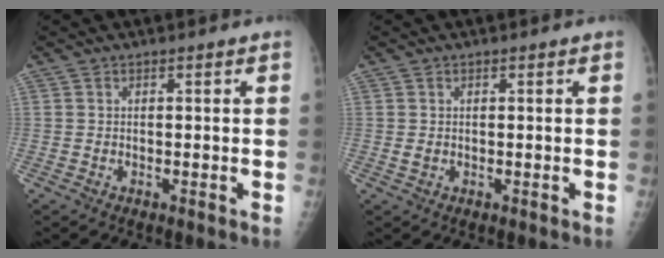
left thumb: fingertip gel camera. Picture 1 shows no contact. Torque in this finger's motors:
{"motor_torque": [-0.04, -0.06, 0.15, -0.02, 0.00]}